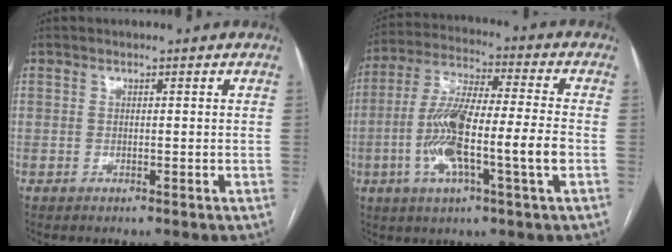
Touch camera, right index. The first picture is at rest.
{"total": 14.3, "force": [-3.3, 1.1, 13.9], "torque": [-0.273, 0.003, -0.063]}